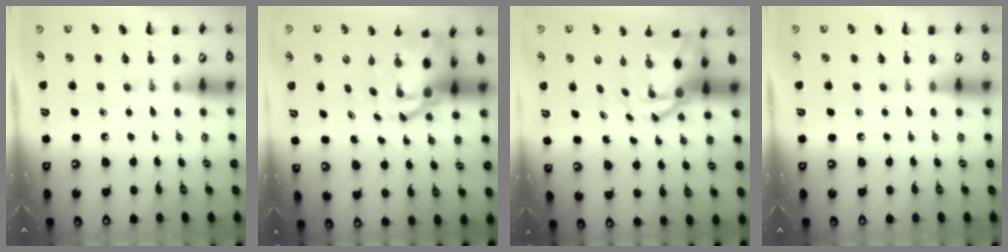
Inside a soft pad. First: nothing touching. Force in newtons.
{"total": 9.1, "press": 8.8, "slide": 2.6}
{"total": 9.0, "press": 8.8, "slide": 2.1}
{"total": 0.0}